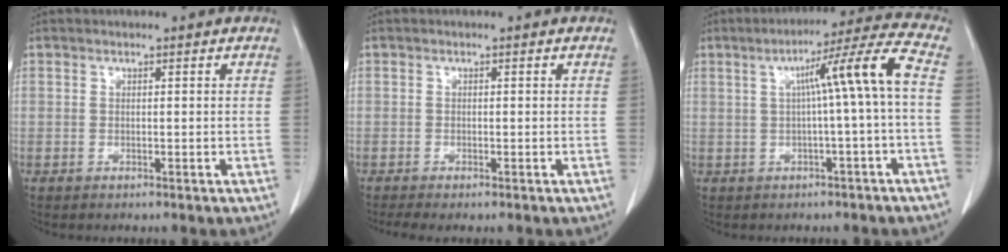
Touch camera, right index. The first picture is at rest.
{"total": 2.1, "force": [-1.6, 0.3, 1.3], "torque": [-0.021, -0.007, -0.026]}
{"total": 9.2, "force": [0.4, -1.3, 9.1], "torque": [-0.135, 0.022, 0.009]}